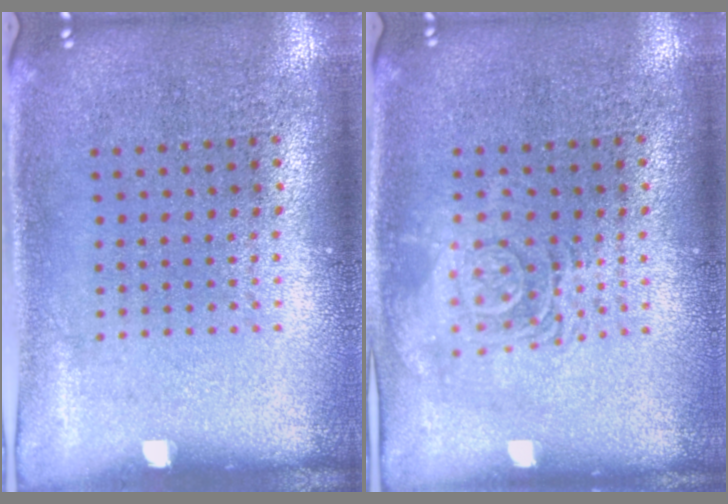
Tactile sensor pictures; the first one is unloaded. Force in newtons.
{"total": 2.8, "press": 2.8, "slide": 0.4}